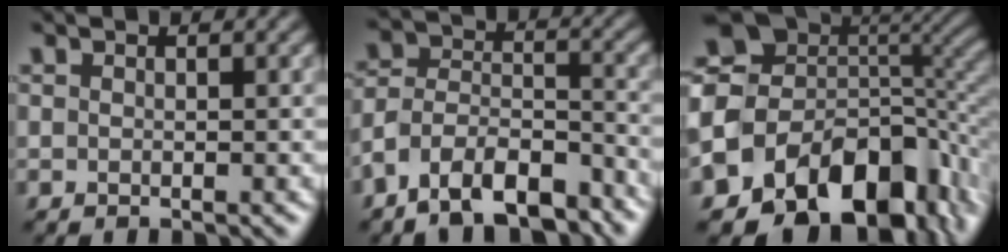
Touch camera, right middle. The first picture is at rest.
{"total": 9.1, "force": [-6.9, 3.9, 4.4], "torque": [-0.079, 0.002, -0.131]}
{"total": 14.7, "force": [-6.1, 10.5, 8.3], "torque": [-0.141, -0.020, -0.094]}